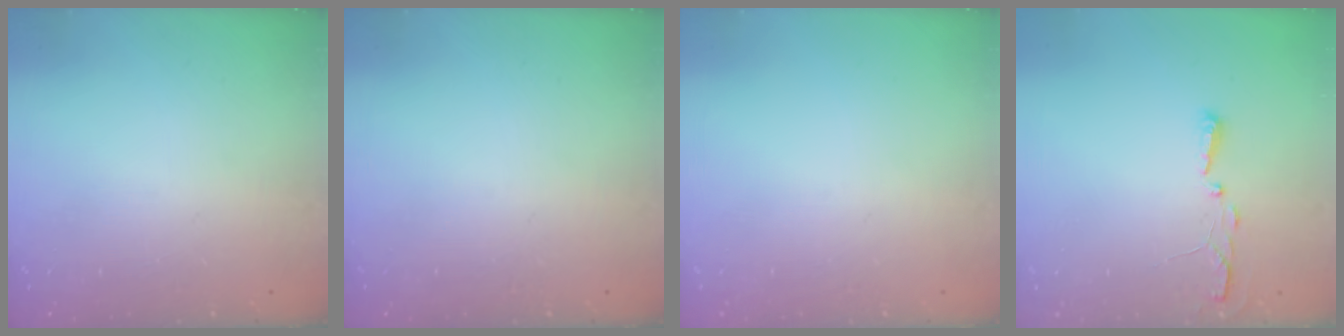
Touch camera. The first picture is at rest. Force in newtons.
{"total": 0.0}
{"total": 0.0}
{"total": 3.5, "press": 3.5, "slide": 0.5}